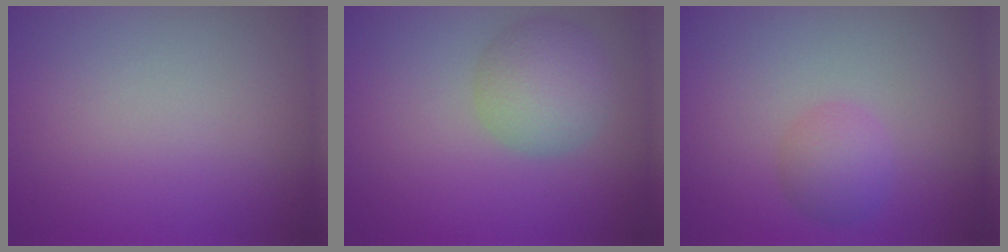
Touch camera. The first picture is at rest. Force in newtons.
{"total": 4.4, "press": 4.4, "slide": 0.0}
{"total": 2.4, "press": 2.4, "slide": 0.1}